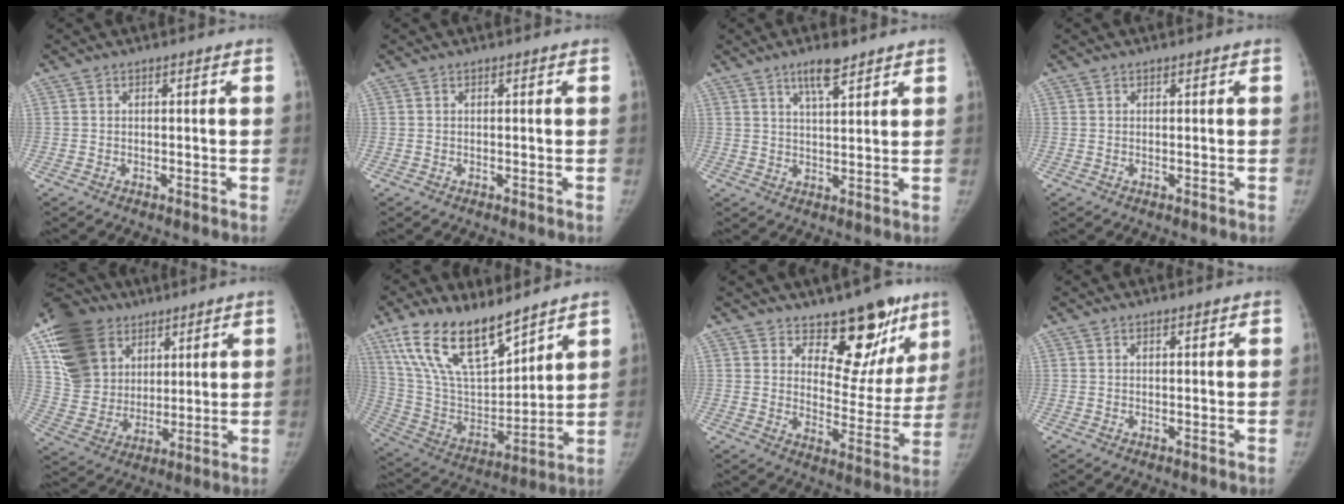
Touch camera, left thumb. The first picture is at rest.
{"total": 0.0}
{"total": 5.8, "force": [4.1, 1.5, 3.8], "torque": [-0.057, -0.024, 0.070]}
{"total": 0.0}
{"total": 19.7, "force": [9.1, 15.2, 8.7], "torque": [-0.145, -0.009, 0.174]}
{"total": 19.9, "force": [13.8, 7.8, 12.0], "torque": [-0.189, -0.063, 0.271]}
{"total": 14.7, "force": [10.3, 7.4, 7.5], "torque": [-0.025, -0.074, 0.150]}
{"total": 0.6, "force": [0.5, 0.3, 0.2], "torque": [-0.005, -0.004, 0.008]}